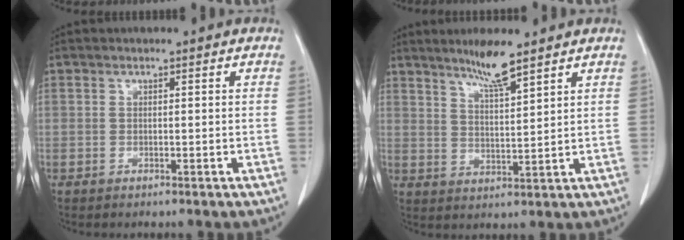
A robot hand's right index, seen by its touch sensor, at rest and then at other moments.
{"total": 5.9, "force": [4.6, -0.2, 3.7], "torque": [-0.071, -0.007, 0.086]}